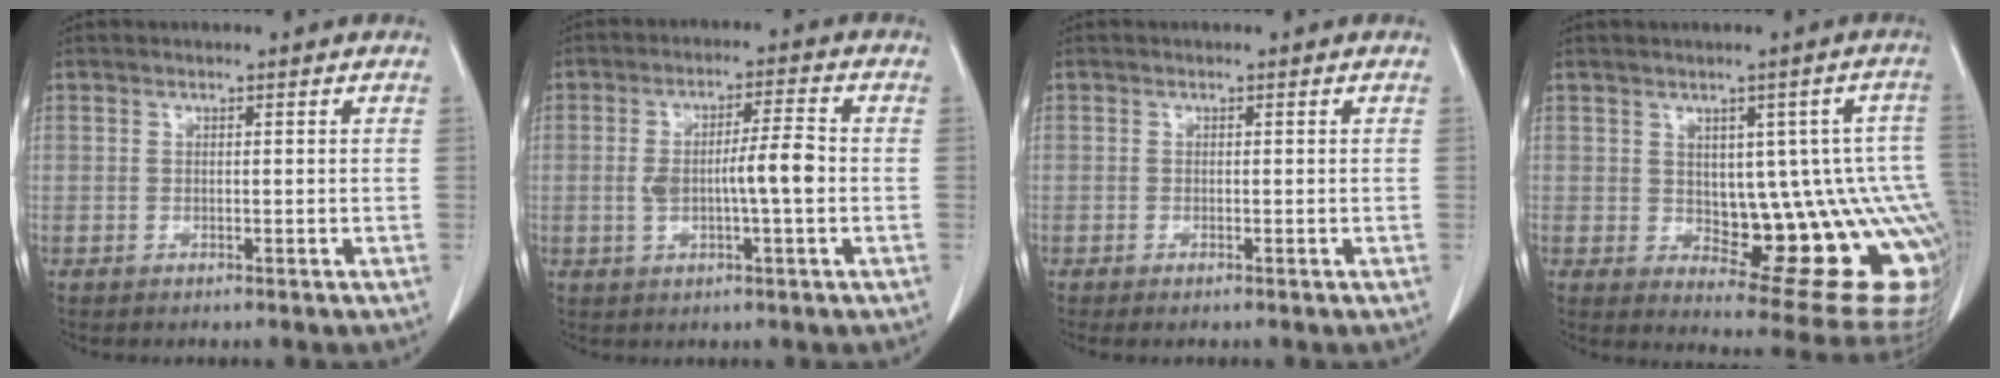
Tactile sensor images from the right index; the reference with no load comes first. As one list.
[{"total": 7.0, "force": [-0.6, 0.9, 6.9], "torque": [-0.125, 0.008, -0.010]}, {"total": 0.7, "force": [-0.5, 0.0, 0.5], "torque": [-0.011, -0.002, -0.007]}, {"total": 16.9, "force": [-1.8, 6.5, 15.5], "torque": [-0.120, 0.016, 0.000]}]